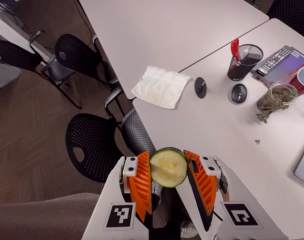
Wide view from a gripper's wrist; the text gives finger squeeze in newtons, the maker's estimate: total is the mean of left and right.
{"total": 8.3, "left": 8.0, "right": 8.6}